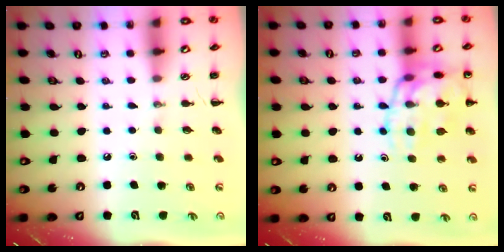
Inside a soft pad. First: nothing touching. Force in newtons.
{"total": 16.8, "press": 16.6, "slide": 1.9}